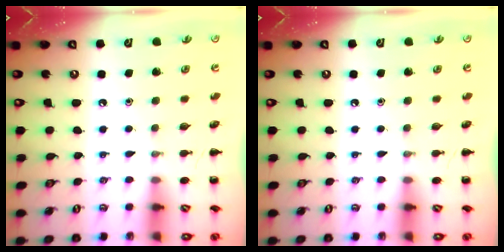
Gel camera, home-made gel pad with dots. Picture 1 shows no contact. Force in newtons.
{"total": 0.0}